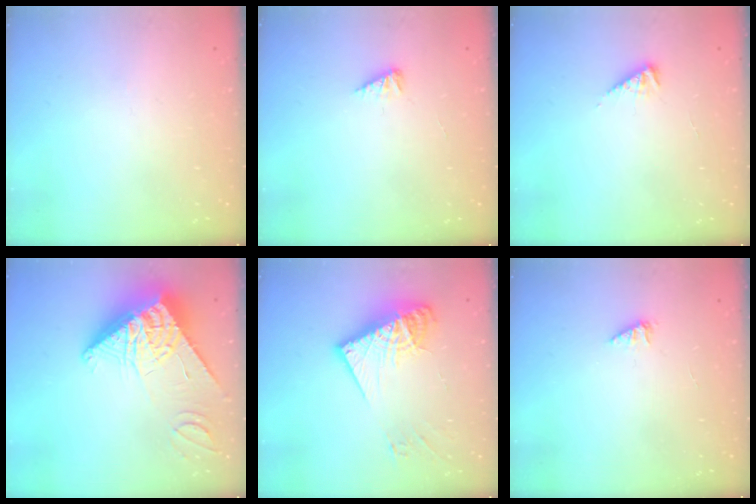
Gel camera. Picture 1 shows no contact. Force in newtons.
{"total": 2.2, "press": 2.2, "slide": 0.3}
{"total": 3.3, "press": 3.3, "slide": 0.4}
{"total": 14.9, "press": 14.8, "slide": 1.4}
{"total": 15.4, "press": 15.3, "slide": 1.7}
{"total": 1.4, "press": 1.4, "slide": 0.3}